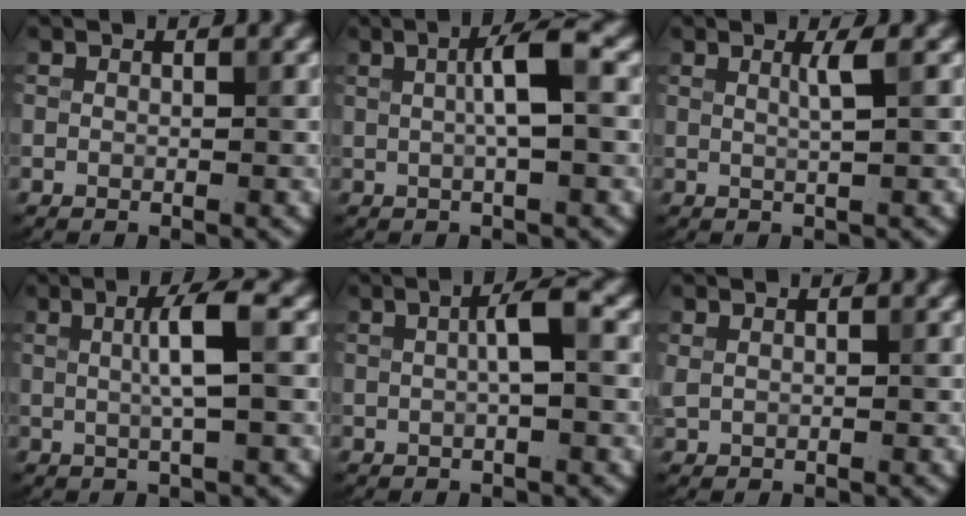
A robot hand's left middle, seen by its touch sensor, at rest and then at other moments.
{"total": 3.8, "force": [0.6, 0.6, 3.7], "torque": [-0.062, 0.009, 0.004]}
{"total": 1.9, "force": [0.6, 0.4, 1.8], "torque": [-0.027, 0.000, 0.005]}
{"total": 3.7, "force": [0.5, 0.6, 3.6], "torque": [-0.059, 0.006, 0.003]}
{"total": 2.7, "force": [0.4, 0.4, 2.6], "torque": [-0.044, 0.011, 0.004]}
{"total": 0.8, "force": [0.5, 0.3, 0.5], "torque": [-0.013, -0.001, 0.012]}